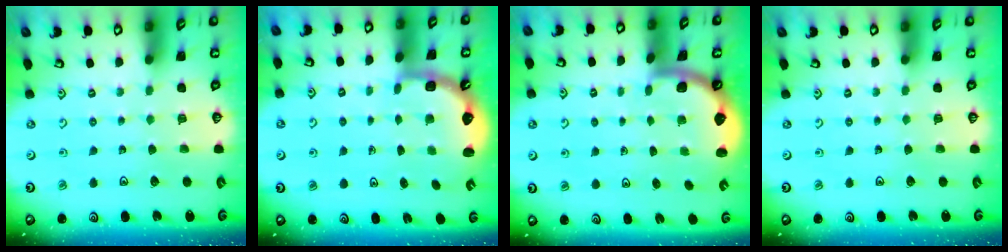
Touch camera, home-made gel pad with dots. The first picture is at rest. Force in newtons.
{"total": 2.6, "press": 2.3, "slide": 1.3}
{"total": 1.6, "press": 1.6, "slide": 0.1}
{"total": 0.0}